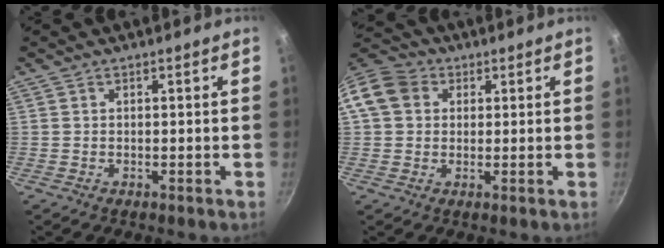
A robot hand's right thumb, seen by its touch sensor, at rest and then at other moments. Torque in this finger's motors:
{"motor_torque": [1.92, 3.07, 1.27, 0.21, 0.65]}